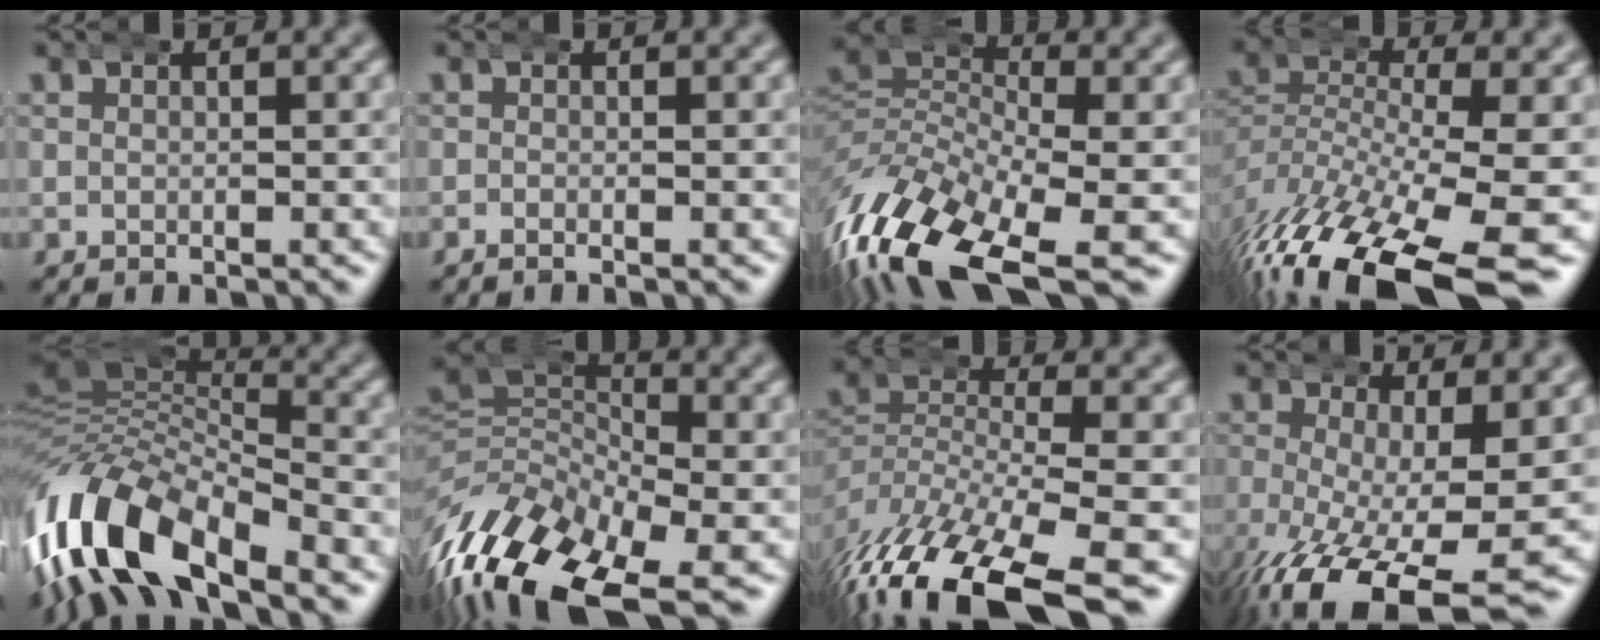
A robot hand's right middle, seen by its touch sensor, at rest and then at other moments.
{"total": 0.5, "force": [-0.4, -0.1, 0.3], "torque": [-0.002, 0.001, -0.012]}
{"total": 11.1, "force": [-4.8, 6.4, 7.7], "torque": [-0.177, -0.049, -0.063]}
{"total": 11.1, "force": [-7.7, 3.3, 7.3], "torque": [-0.151, -0.049, -0.101]}
{"total": 11.1, "force": [-3.9, 6.8, 7.8], "torque": [-0.176, -0.037, -0.059]}
{"total": 13.4, "force": [-5.6, 8.6, 8.5], "torque": [-0.193, -0.059, -0.073]}
{"total": 9.8, "force": [-6.9, 3.2, 6.2], "torque": [-0.135, -0.043, -0.093]}
{"total": 9.8, "force": [-5.2, 3.7, 7.5], "torque": [-0.157, -0.067, -0.049]}